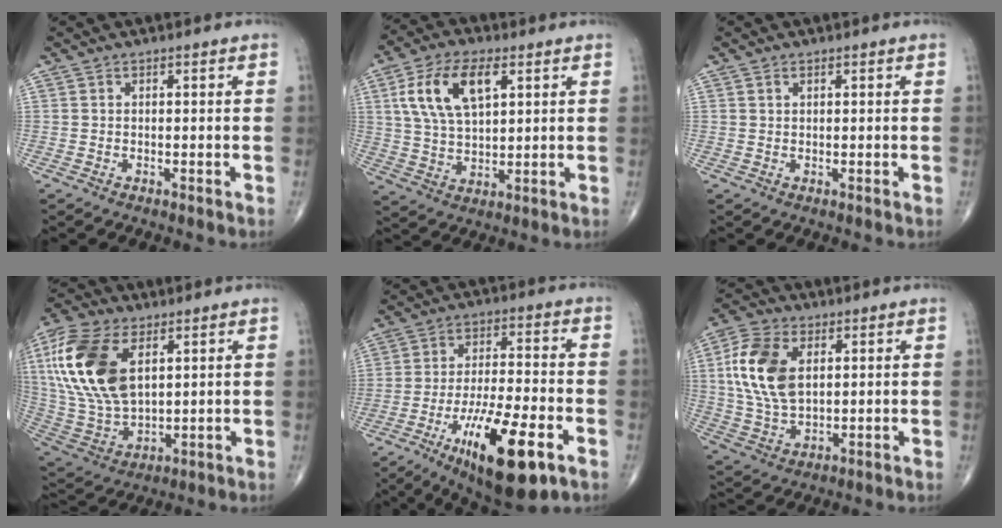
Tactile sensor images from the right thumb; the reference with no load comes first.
{"total": 13.0, "force": [4.6, 6.6, 10.2], "torque": [-0.192, -0.002, 0.089]}
{"total": 0.8, "force": [0.5, 0.5, 0.4], "torque": [-0.006, 0.000, 0.009]}
{"total": 20.8, "force": [6.5, 11.6, 16.0], "torque": [-0.331, -0.020, 0.124]}
{"total": 18.2, "force": [-8.3, 5.2, 15.4], "torque": [-0.265, 0.019, -0.128]}
{"total": 13.9, "force": [3.2, 8.3, 10.7], "torque": [-0.212, -0.003, 0.060]}